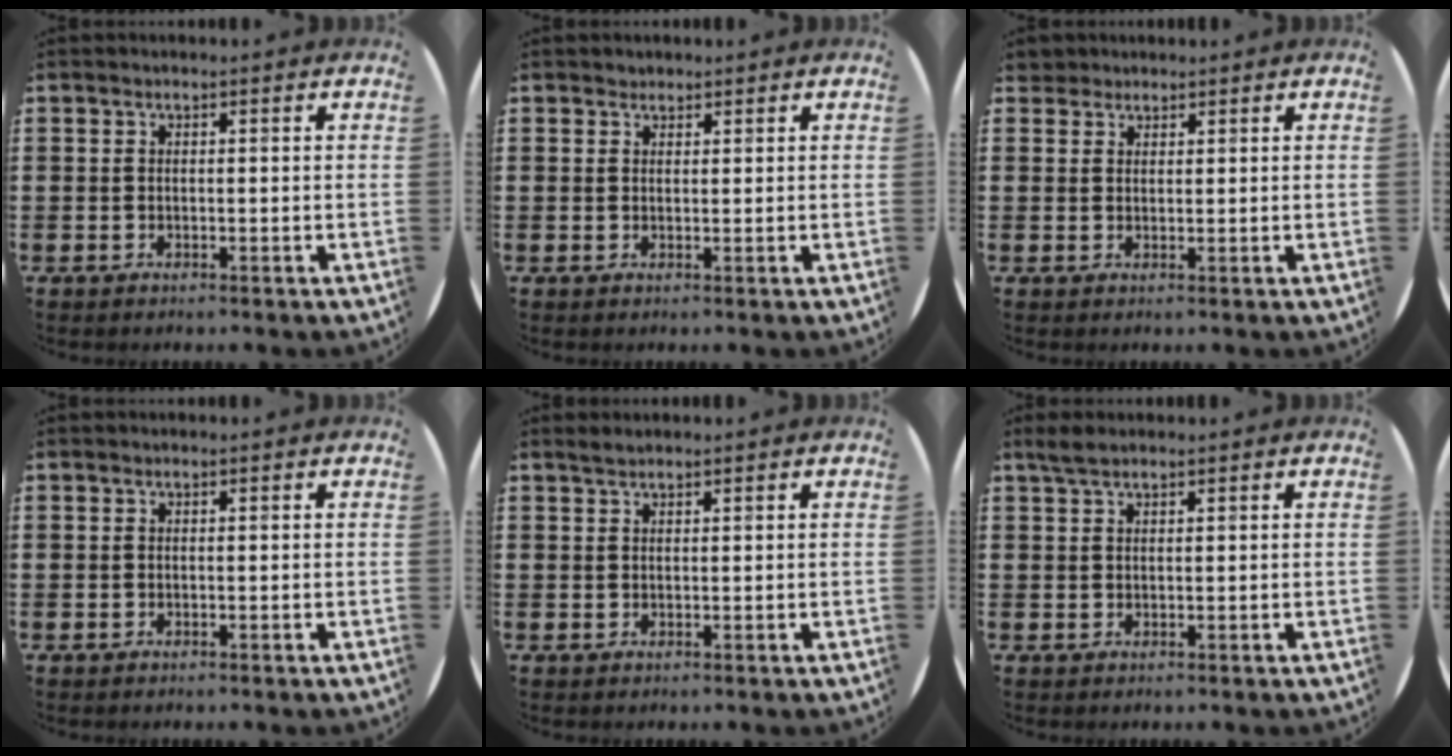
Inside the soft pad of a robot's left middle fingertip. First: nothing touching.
{"total": 0.9, "force": [0.9, 0.3, -0.1], "torque": [0.000, 0.001, 0.018]}
{"total": 2.0, "force": [1.8, 0.8, 0.0], "torque": [0.003, 0.002, 0.036]}
{"total": 0.0}
{"total": 0.9, "force": [0.9, 0.1, 0.2], "torque": [-0.005, 0.001, 0.018]}
{"total": 2.1, "force": [1.6, 0.7, 1.0], "torque": [-0.024, 0.005, 0.030]}